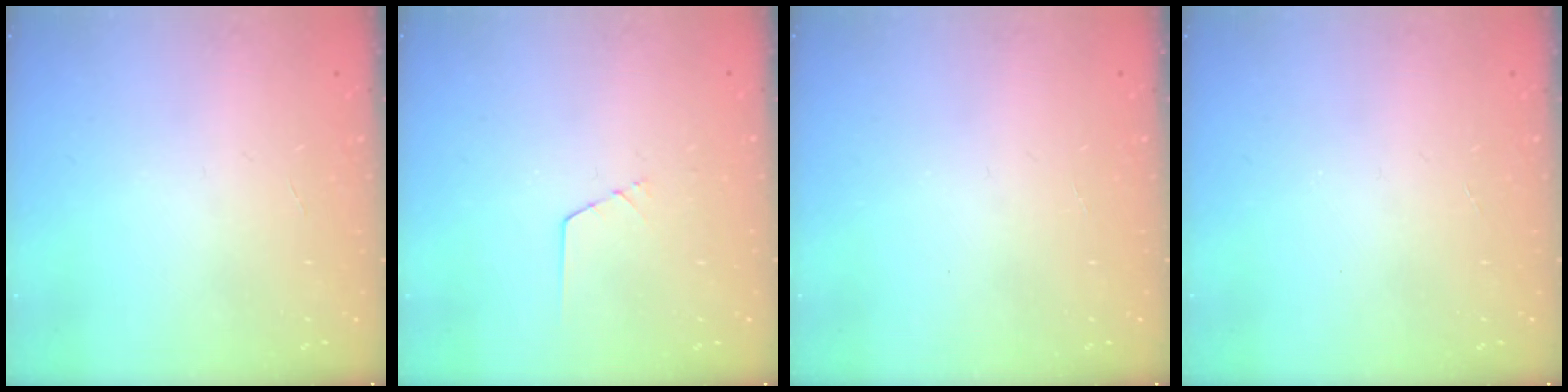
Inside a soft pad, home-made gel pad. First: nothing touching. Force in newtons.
{"total": 1.6, "press": 1.6, "slide": 0.1}
{"total": 0.0}
{"total": 0.0}